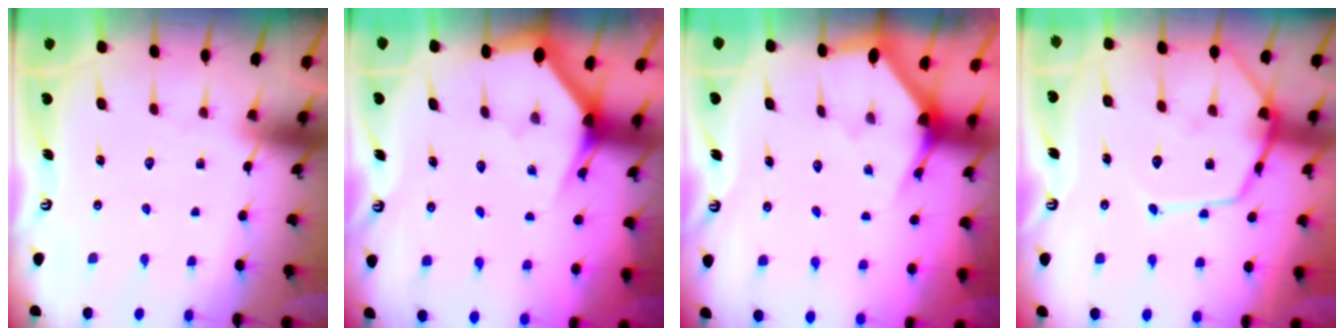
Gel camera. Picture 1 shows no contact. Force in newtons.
{"total": 2.7, "press": 2.7, "slide": 0.1}
{"total": 3.0, "press": 3.0, "slide": 0.2}
{"total": 13.0, "press": 13.0, "slide": 1.3}